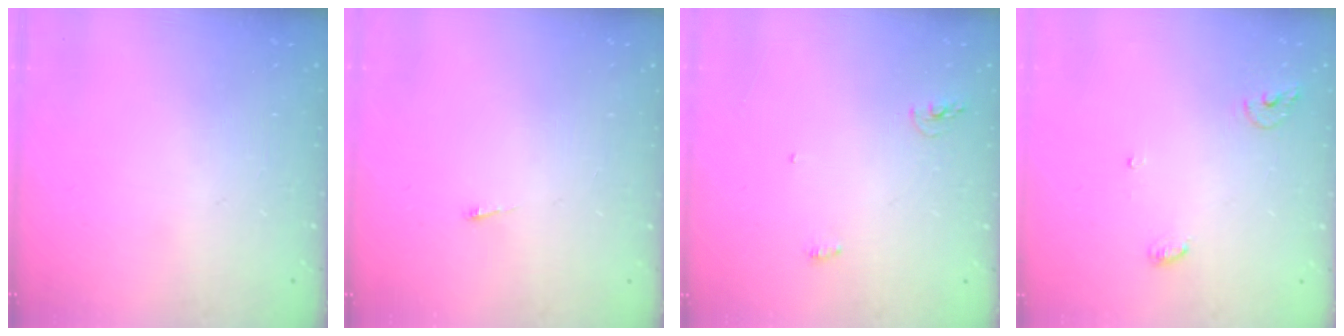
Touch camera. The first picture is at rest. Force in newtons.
{"total": 2.6, "press": 2.5, "slide": 0.3}
{"total": 7.6, "press": 4.3, "slide": 6.2}
{"total": 5.0, "press": 5.0, "slide": 0.4}